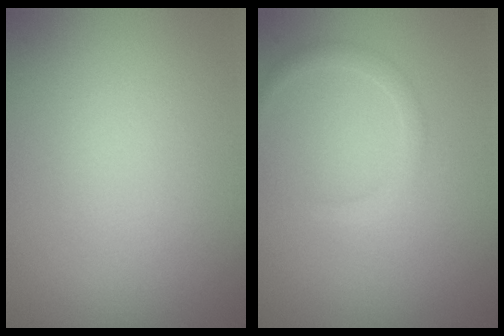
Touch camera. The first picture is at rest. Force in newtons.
{"total": 1.3, "press": 1.3, "slide": 0.1}